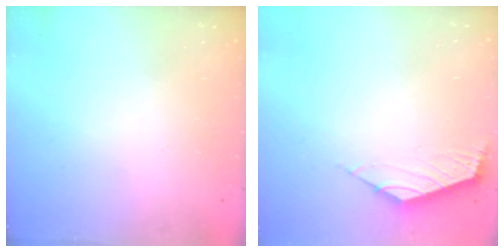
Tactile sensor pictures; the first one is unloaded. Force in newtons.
{"total": 2.5, "press": 2.4, "slide": 0.6}